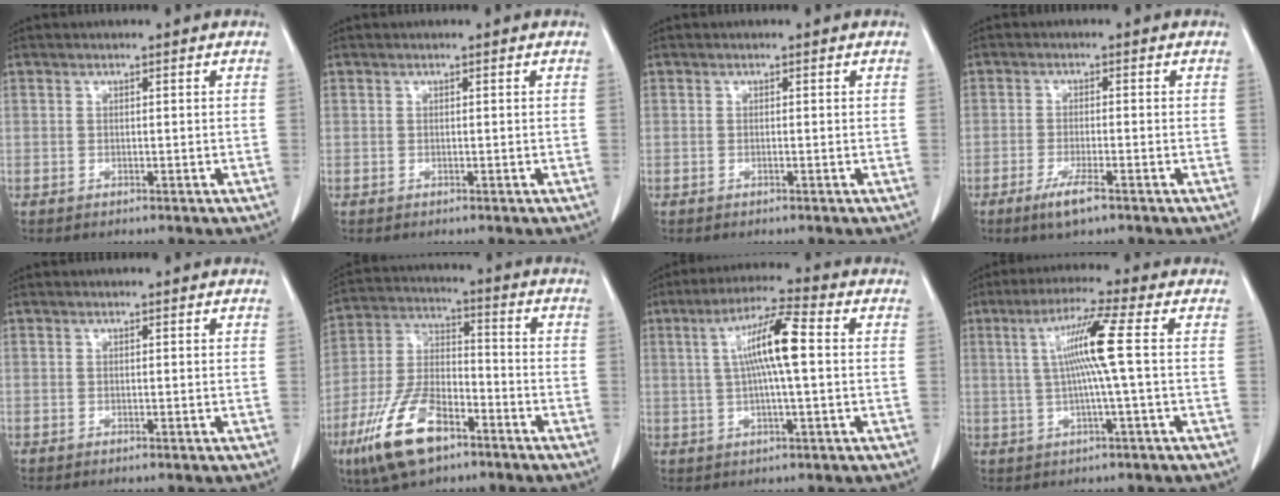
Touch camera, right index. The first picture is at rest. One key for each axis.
{"total": 0.0}
{"total": 0.0}
{"total": 4.2, "fx": -2.6, "fy": 0.3, "fz": 3.3, "tx": -0.067, "ty": -0.009, "tz": -0.047}
{"total": 0.0}
{"total": 14.0, "fx": -8.0, "fy": 5.8, "fz": 9.9, "tx": -0.214, "ty": -0.004, "tz": -0.146}
{"total": 9.3, "fx": 1.2, "fy": 0.6, "fz": 9.2, "tx": -0.173, "ty": 0.013, "tz": 0.017}
{"total": 8.1, "fx": 0.9, "fy": -1.4, "fz": 7.9, "tx": -0.150, "ty": 0.011, "tz": 0.022}